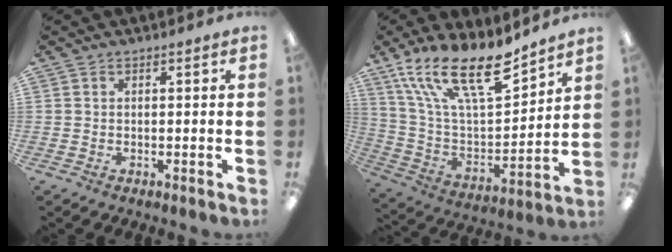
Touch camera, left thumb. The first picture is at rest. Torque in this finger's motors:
{"motor_torque": [0.44, 0.30, 1.08, -1.69, 0.51]}